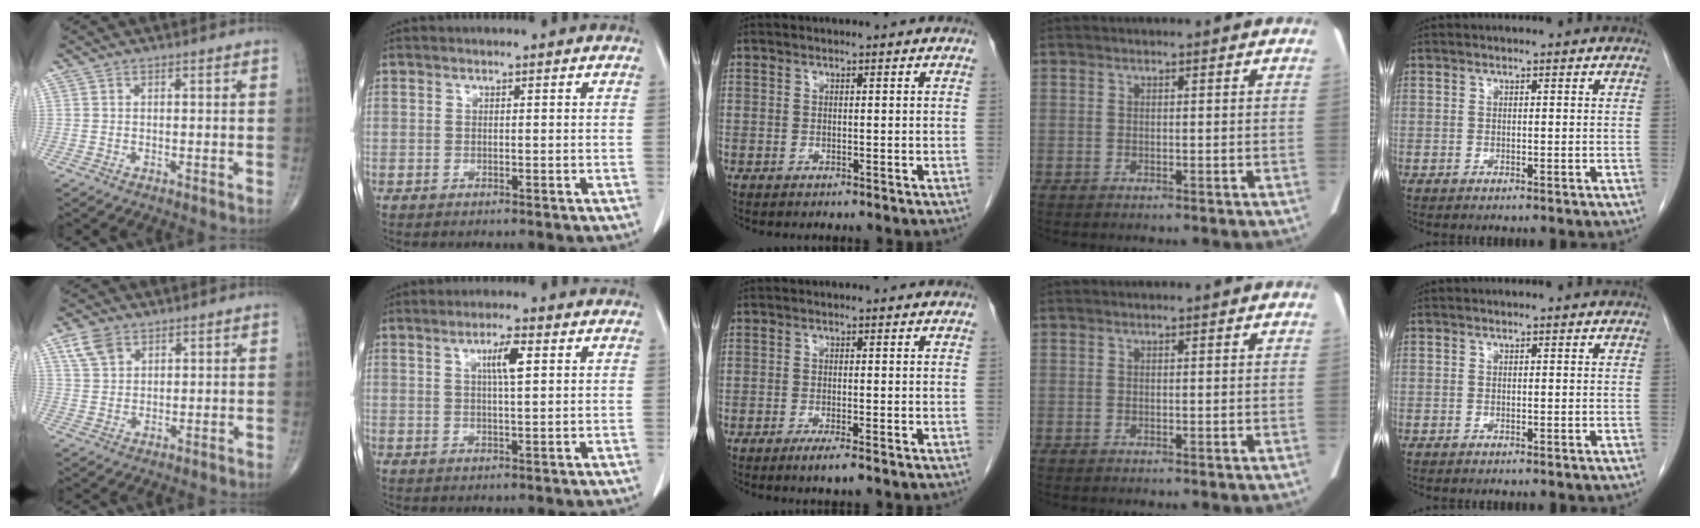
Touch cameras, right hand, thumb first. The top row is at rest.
{"thumb": {"total": 5.3, "force": [3.1, 3.4, 2.7], "torque": [-0.044, -0.006, 0.064]}, "index": {"total": 4.1, "force": [1.4, 0.4, 3.8], "torque": [-0.068, 0.001, 0.024]}, "middle": {"total": 2.0, "force": [-1.3, 0.0, 1.6], "torque": [-0.028, -0.005, -0.024]}}